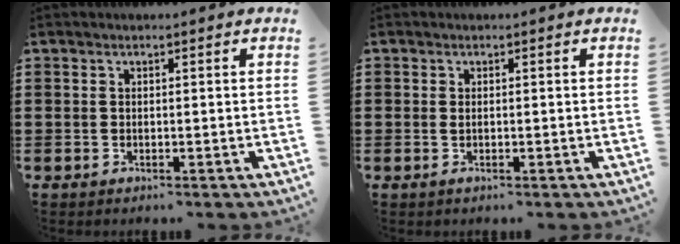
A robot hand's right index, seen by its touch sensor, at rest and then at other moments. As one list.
[{"total": 0.7, "force": [-0.1, 0.3, 0.6], "torque": [-0.014, -0.001, -0.002]}]